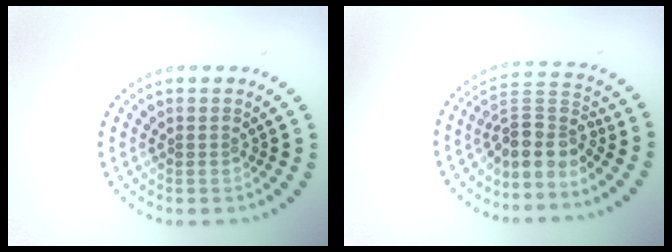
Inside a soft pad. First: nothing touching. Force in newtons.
{"total": 4.0, "press": 2.9, "slide": 2.7}